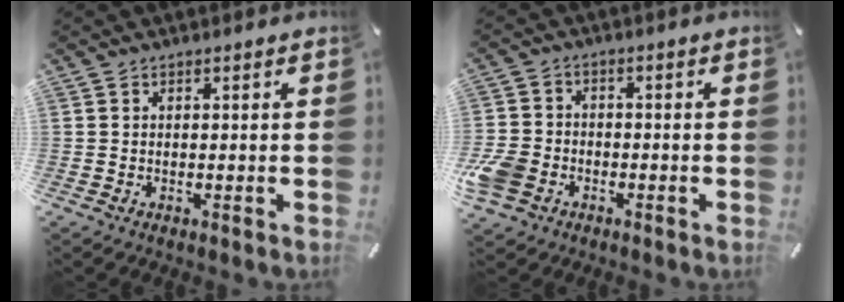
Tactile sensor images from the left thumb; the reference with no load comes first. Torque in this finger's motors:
{"motor_torque": [0.31, 0.59, 0.28, -0.01, 0.21]}